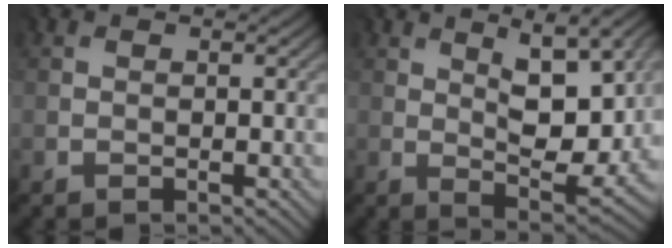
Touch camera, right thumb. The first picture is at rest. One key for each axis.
{"total": 8.8, "fx": 2.9, "fy": 3.1, "fz": 7.7, "tx": -0.137, "ty": -0.014, "tz": 0.053}